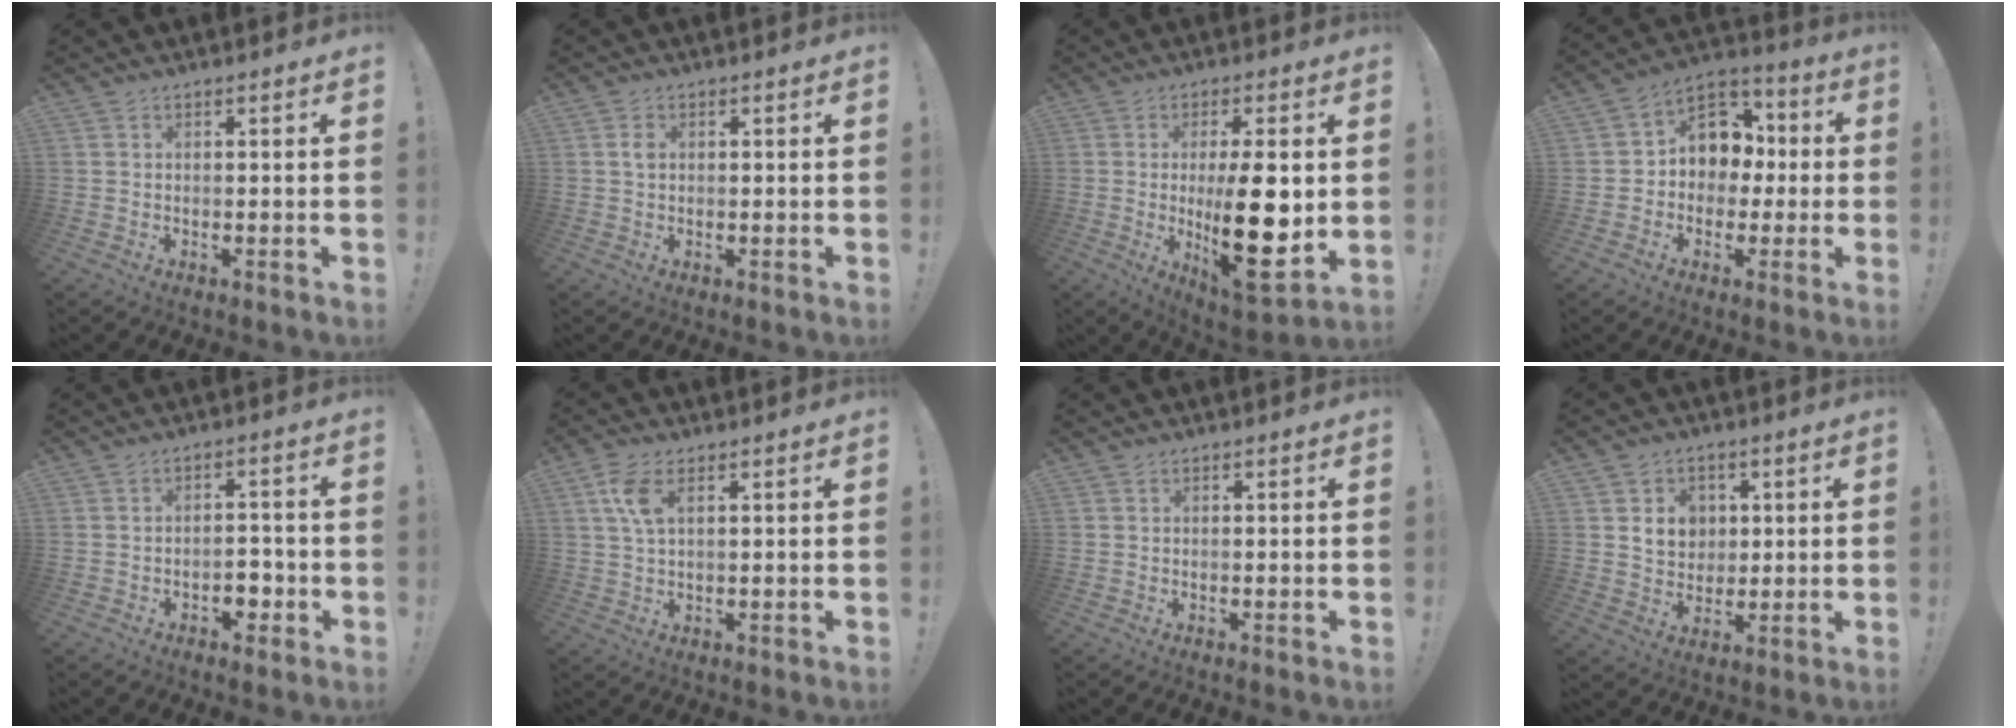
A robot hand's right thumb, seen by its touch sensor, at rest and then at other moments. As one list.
[{"total": 1.7, "force": [0.3, 1.2, 1.2], "torque": [-0.012, -0.001, 0.003]}, {"total": 19.0, "force": [0.1, 6.5, 17.9], "torque": [-0.274, -0.023, 0.008]}, {"total": 11.1, "force": [0.8, 9.6, 5.7], "torque": [-0.073, 0.013, 0.023]}, {"total": 4.8, "force": [-2.0, 3.2, 2.9], "torque": [-0.028, 0.009, -0.036]}, {"total": 6.4, "force": [2.3, 2.8, 5.2], "torque": [-0.103, -0.001, 0.041]}, {"total": 0.0}, {"total": 8.6, "force": [2.9, 7.3, 3.4], "torque": [-0.040, -0.013, 0.057]}]